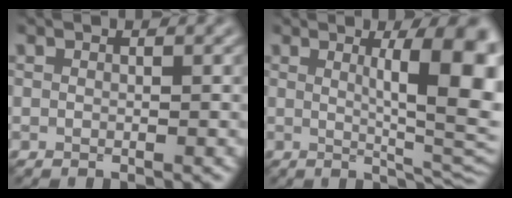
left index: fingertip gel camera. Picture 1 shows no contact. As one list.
[{"total": 11.3, "force": [2.4, 2.8, 10.6], "torque": [-0.118, -0.006, 0.038]}]